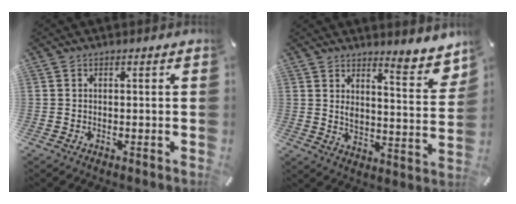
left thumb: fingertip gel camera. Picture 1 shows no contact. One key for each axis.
{"total": 7.8, "fx": 6.7, "fy": 2.8, "fz": 2.9, "tx": -0.037, "ty": -0.071, "tz": 0.113}